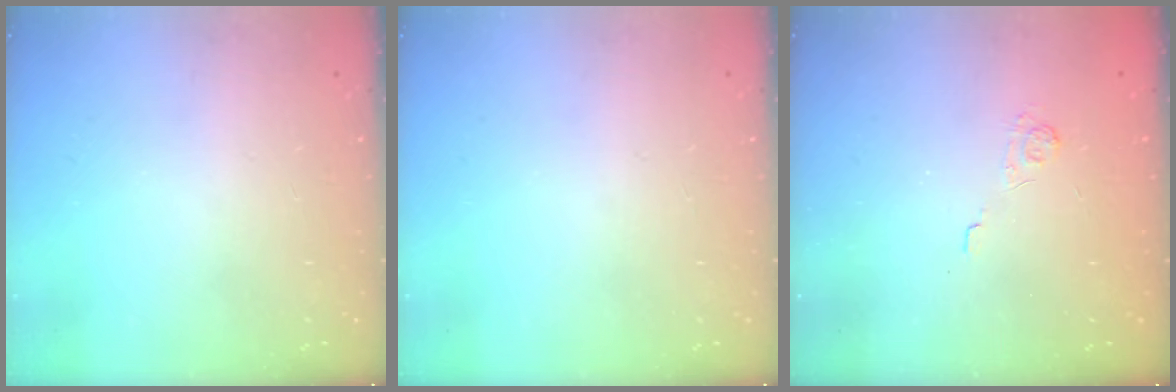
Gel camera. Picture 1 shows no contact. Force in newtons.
{"total": 0.0}
{"total": 2.0, "press": 1.4, "slide": 1.4}